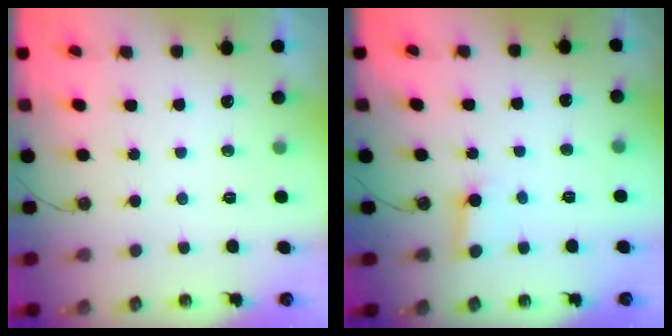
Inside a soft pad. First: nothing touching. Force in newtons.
{"total": 2.8, "press": 2.8, "slide": 0.3}